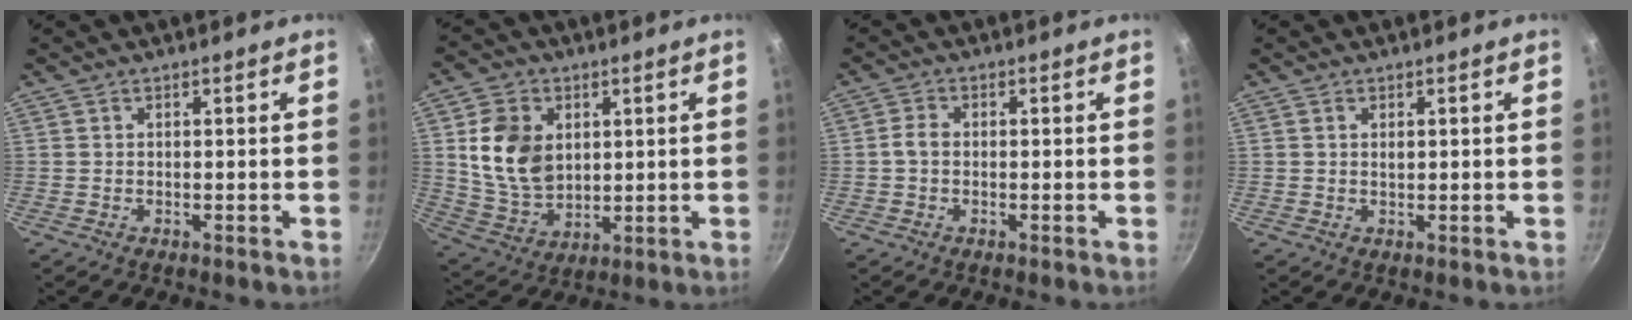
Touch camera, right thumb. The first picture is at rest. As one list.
[{"total": 12.8, "force": [2.6, 9.5, 8.1], "torque": [-0.129, -0.019, 0.060]}, {"total": 2.3, "force": [-0.3, 1.7, 1.6], "torque": [-0.032, 0.012, -0.010]}, {"total": 0.9, "force": [0.3, 0.5, 0.7], "torque": [-0.012, 0.001, 0.005]}]